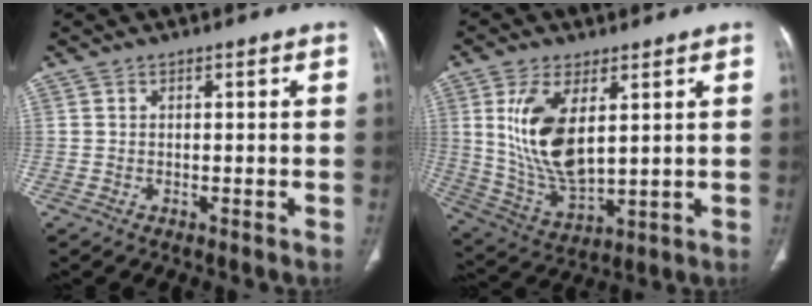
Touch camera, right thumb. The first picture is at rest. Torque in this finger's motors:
{"motor_torque": [-1.02, 1.66, 1.69, 0.46, 0.50]}